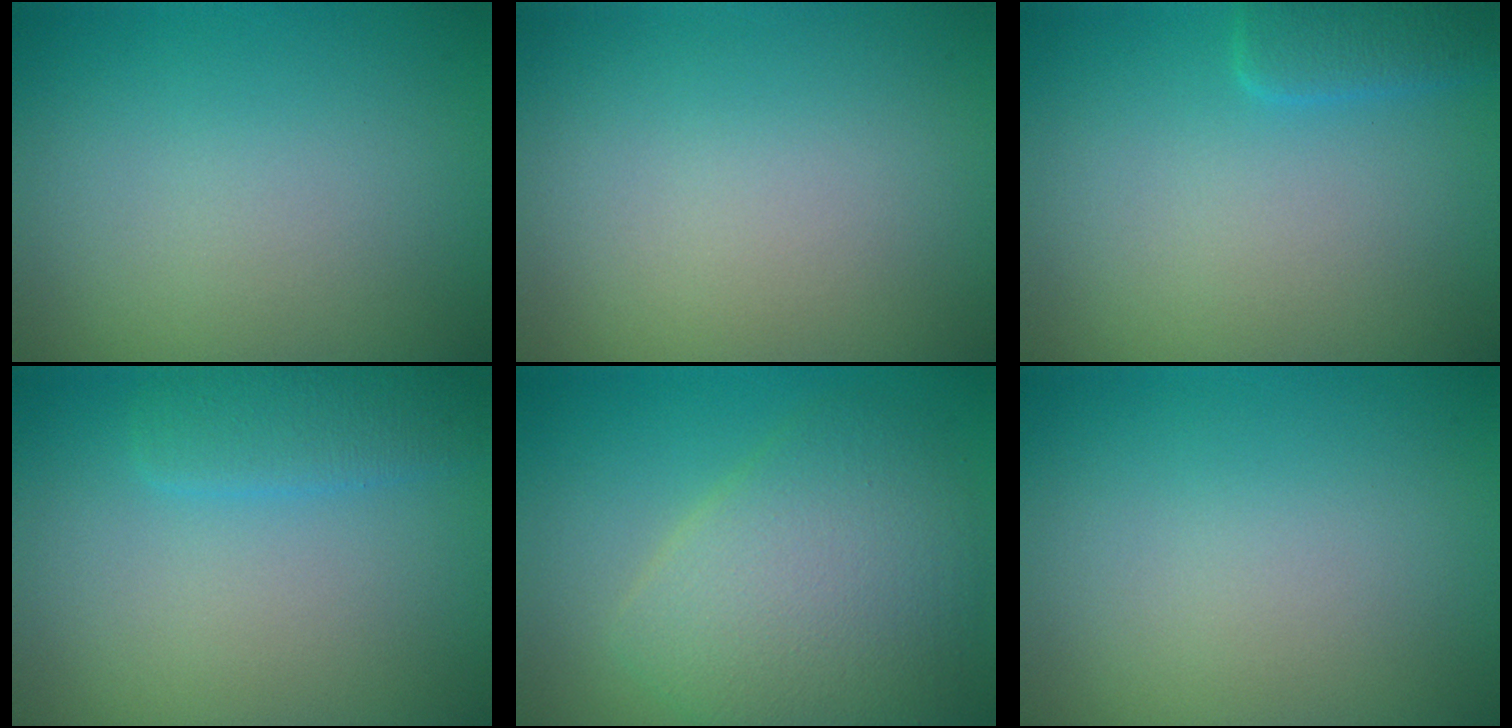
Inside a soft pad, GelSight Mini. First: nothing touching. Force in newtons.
{"total": 0.0}
{"total": 2.0, "press": 2.0, "slide": 0.1}
{"total": 2.5, "press": 2.5, "slide": 0.1}
{"total": 6.4, "press": 6.4, "slide": 0.3}
{"total": 0.0}